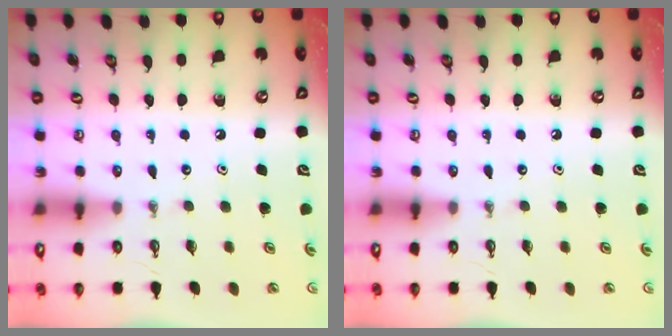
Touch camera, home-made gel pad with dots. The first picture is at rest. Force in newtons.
{"total": 0.0}